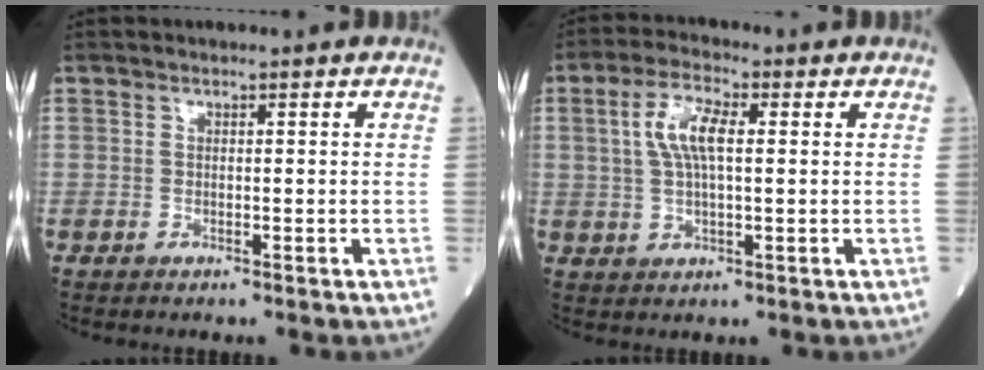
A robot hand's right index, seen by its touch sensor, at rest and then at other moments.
{"total": 6.6, "force": [1.3, 2.0, 6.2], "torque": [-0.132, 0.011, 0.027]}